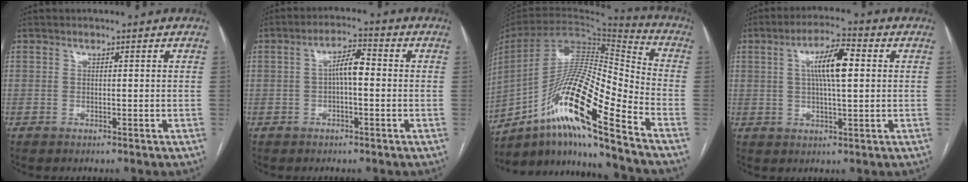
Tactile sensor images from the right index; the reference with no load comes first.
{"total": 4.6, "force": [-0.1, 1.3, 4.4], "torque": [-0.078, 0.018, -0.003]}
{"total": 20.4, "force": [-12.1, 1.5, 16.3], "torque": [-0.319, -0.001, -0.222]}
{"total": 8.2, "force": [1.7, 1.5, 7.9], "torque": [-0.142, 0.015, 0.028]}